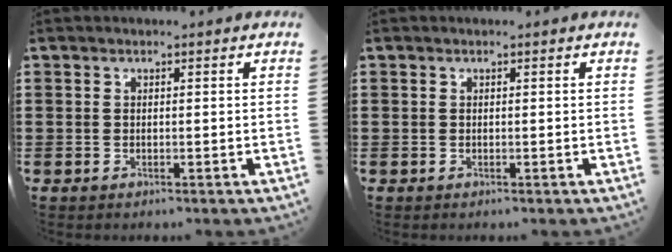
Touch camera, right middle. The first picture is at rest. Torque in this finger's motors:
{"motor_torque": [-0.04, -0.04, 0.00, -0.01]}